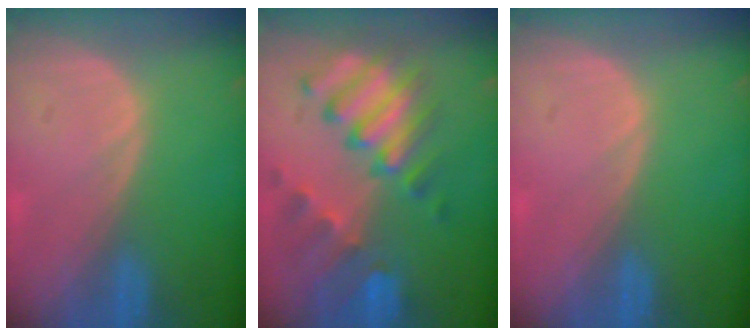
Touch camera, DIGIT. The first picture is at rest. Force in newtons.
{"total": 10.0, "press": 8.8, "slide": 4.7}
{"total": 0.0}